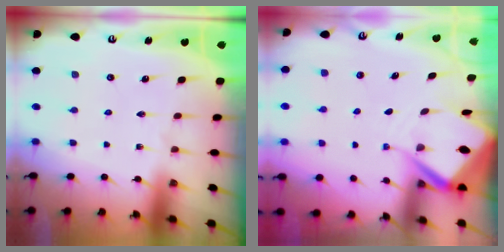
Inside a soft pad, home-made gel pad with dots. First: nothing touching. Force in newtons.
{"total": 7.4, "press": 7.4, "slide": 0.7}